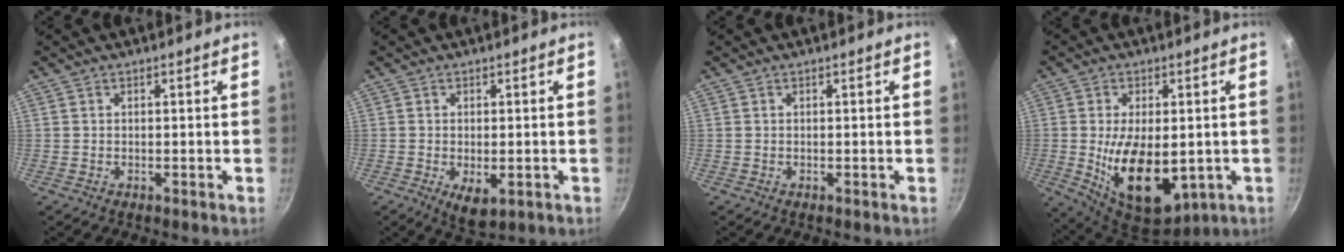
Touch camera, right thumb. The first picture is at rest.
{"total": 4.8, "force": [-1.5, 2.3, 3.9], "torque": [-0.066, -0.011, -0.016]}
{"total": 0.0}
{"total": 16.3, "force": [-2.2, 8.7, 13.6], "torque": [-0.216, -0.018, -0.009]}